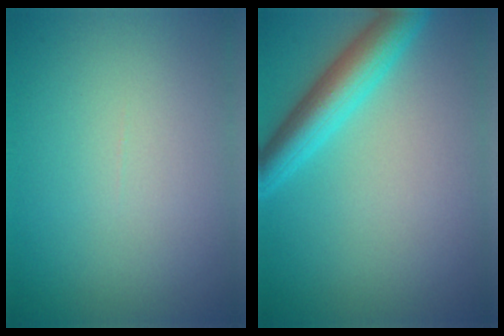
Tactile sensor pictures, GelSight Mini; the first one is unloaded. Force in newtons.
{"total": 4.8, "press": 4.8, "slide": 0.1}